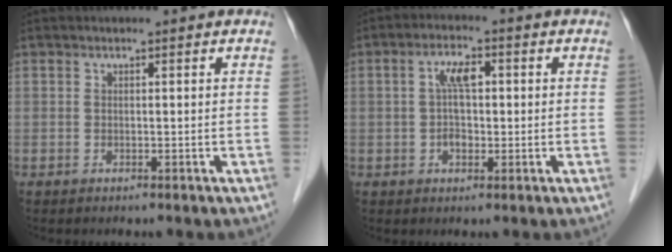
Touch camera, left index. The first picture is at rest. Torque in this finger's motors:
{"motor_torque": [-0.08, 0.06, 0.20, 0.04]}